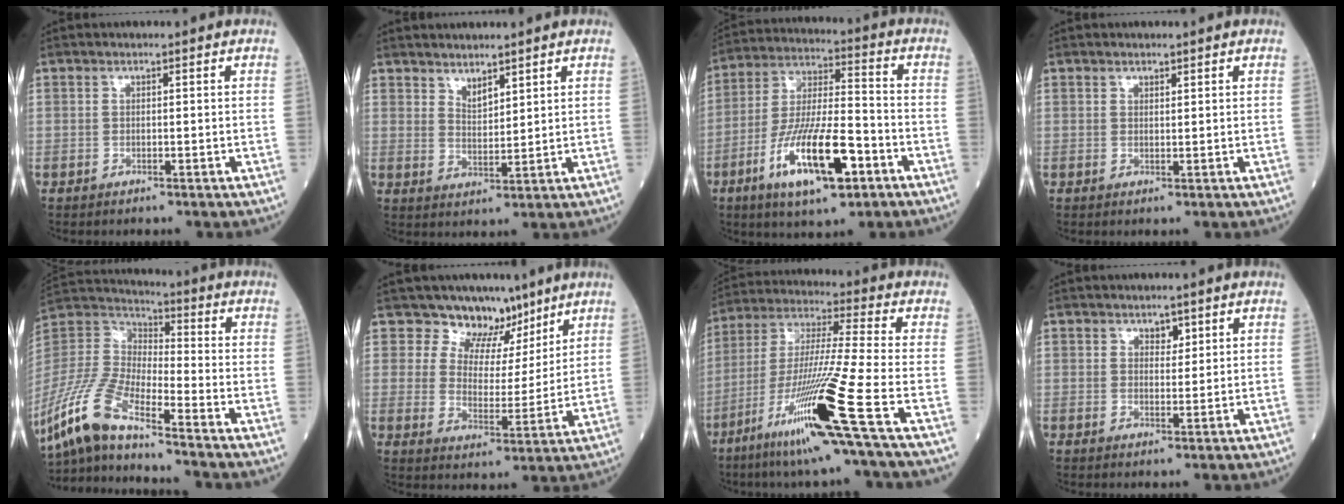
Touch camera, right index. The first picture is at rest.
{"total": 3.3, "force": [2.8, 1.0, 1.5], "torque": [-0.030, -0.008, 0.058]}
{"total": 15.4, "force": [-6.8, 3.6, 13.4], "torque": [-0.259, -0.011, -0.115]}
{"total": 0.8, "force": [0.7, 0.3, 0.2], "torque": [-0.005, -0.004, 0.011]}
{"total": 13.4, "force": [-10.6, 1.0, 8.2], "torque": [-0.194, -0.008, -0.209]}
{"total": 8.0, "force": [6.4, 4.5, 1.9], "torque": [-0.022, -0.007, 0.104]}
{"total": 17.9, "force": [-8.5, -2.3, 15.6], "torque": [-0.324, -0.038, -0.161]}
{"total": 2.0, "force": [1.3, 1.1, 1.1], "torque": [-0.011, -0.002, 0.021]}